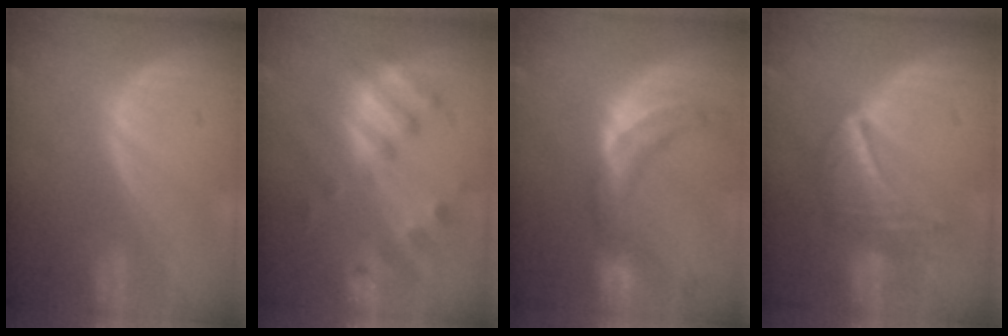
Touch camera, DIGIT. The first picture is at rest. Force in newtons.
{"total": 7.5, "press": 7.4, "slide": 1.1}
{"total": 10.9, "press": 9.4, "slide": 5.4}
{"total": 7.5, "press": 6.6, "slide": 3.6}